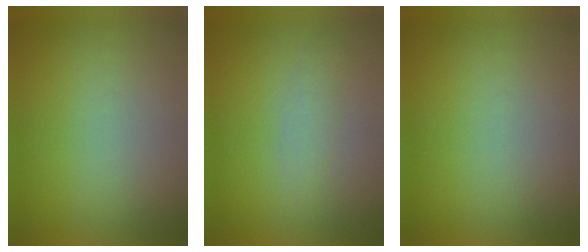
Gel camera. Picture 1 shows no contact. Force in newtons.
{"total": 1.9}
{"total": 0.0}